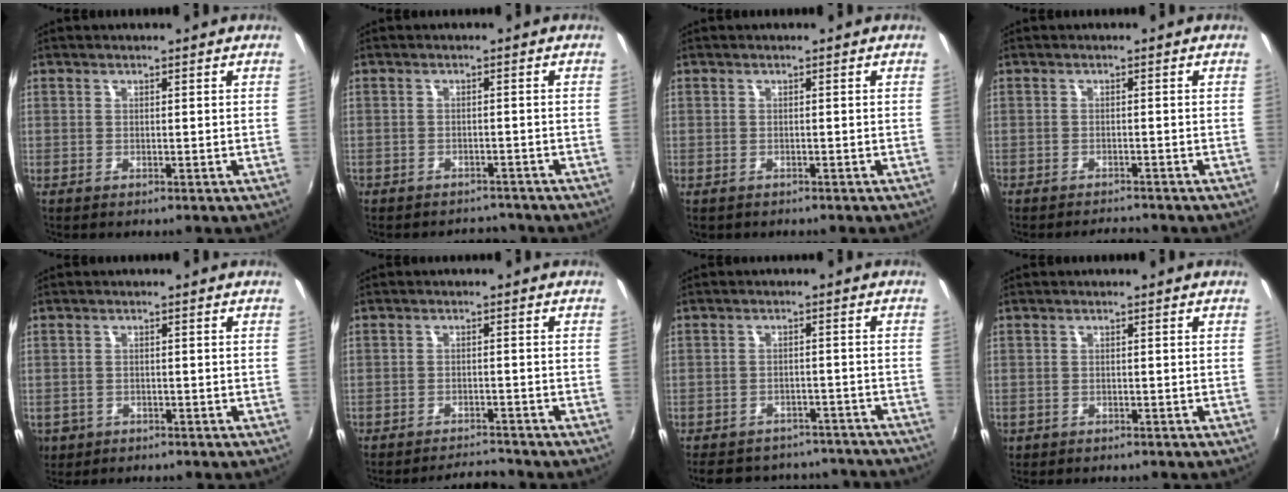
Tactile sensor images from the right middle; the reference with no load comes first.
{"total": 4.6, "force": [-4.0, 2.2, 0.5], "torque": [-0.019, 0.008, -0.059]}
{"total": 0.8, "force": [-0.6, 0.5, 0.2], "torque": [-0.009, -0.001, -0.006]}
{"total": 2.9, "force": [-2.8, 0.5, 0.5], "torque": [-0.020, -0.002, -0.046]}
{"total": 5.3, "force": [-2.4, 4.4, 1.9], "torque": [-0.058, -0.007, -0.035]}
{"total": 4.5, "force": [-4.4, 0.5, 0.5], "torque": [-0.025, 0.002, -0.070]}
{"total": 19.5, "force": [-16.9, 7.3, 6.2], "torque": [-0.130, 0.025, -0.200]}
{"total": 1.6, "force": [-0.9, 1.3, 0.4], "torque": [-0.014, -0.003, -0.013]}